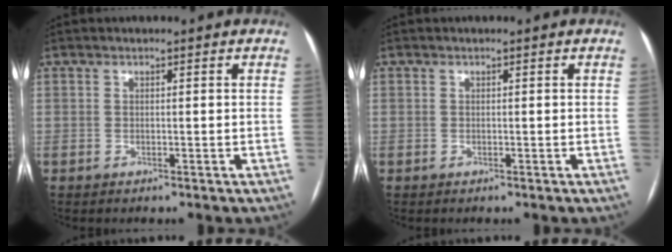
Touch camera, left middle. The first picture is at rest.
{"total": 0.0}